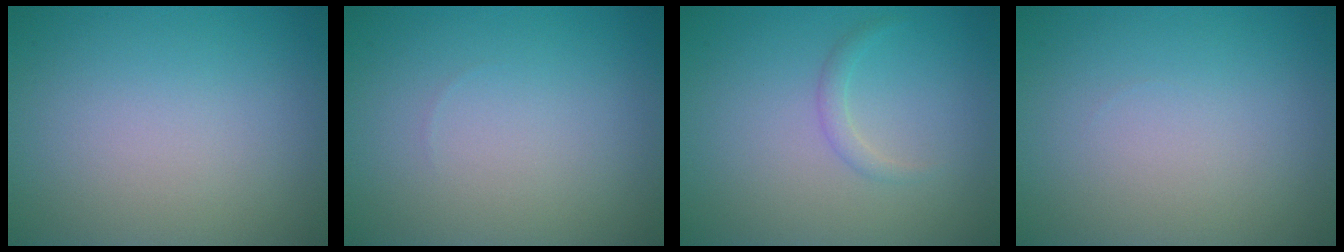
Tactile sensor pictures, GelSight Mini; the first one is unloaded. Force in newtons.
{"total": 0.0}
{"total": 1.0, "press": 1.0, "slide": 0.1}
{"total": 0.0}